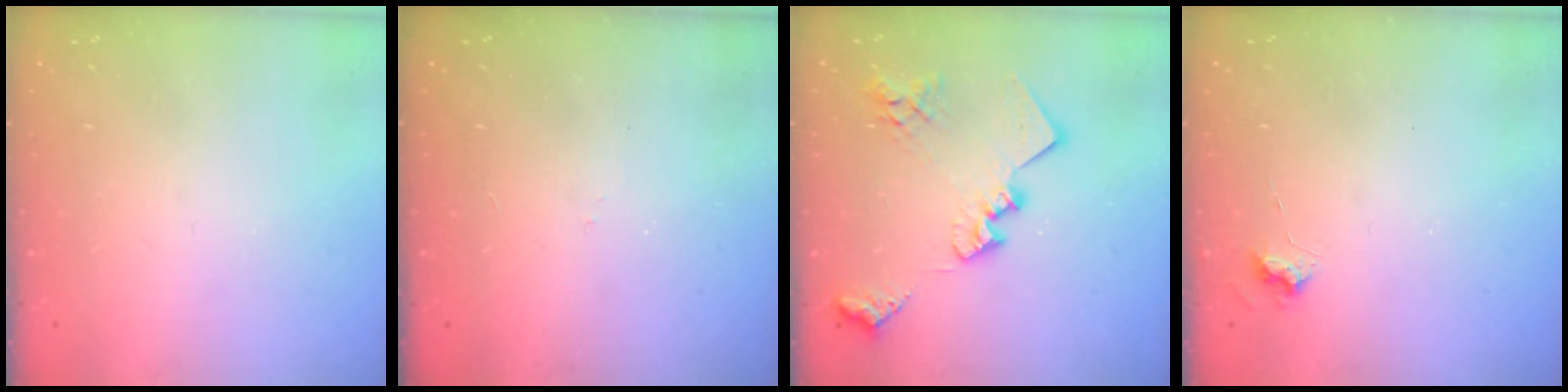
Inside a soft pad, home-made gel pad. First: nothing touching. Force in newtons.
{"total": 5.6, "press": 5.6, "slide": 0.7}
{"total": 19.2, "press": 19.1, "slide": 1.4}
{"total": 4.1, "press": 4.0, "slide": 0.6}